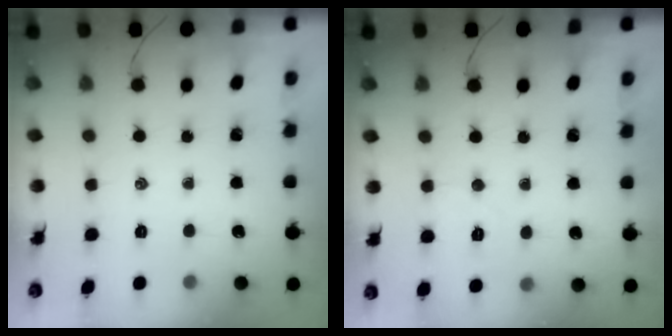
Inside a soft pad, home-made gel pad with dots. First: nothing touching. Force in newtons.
{"total": 4.1, "press": 4.0, "slide": 1.0}